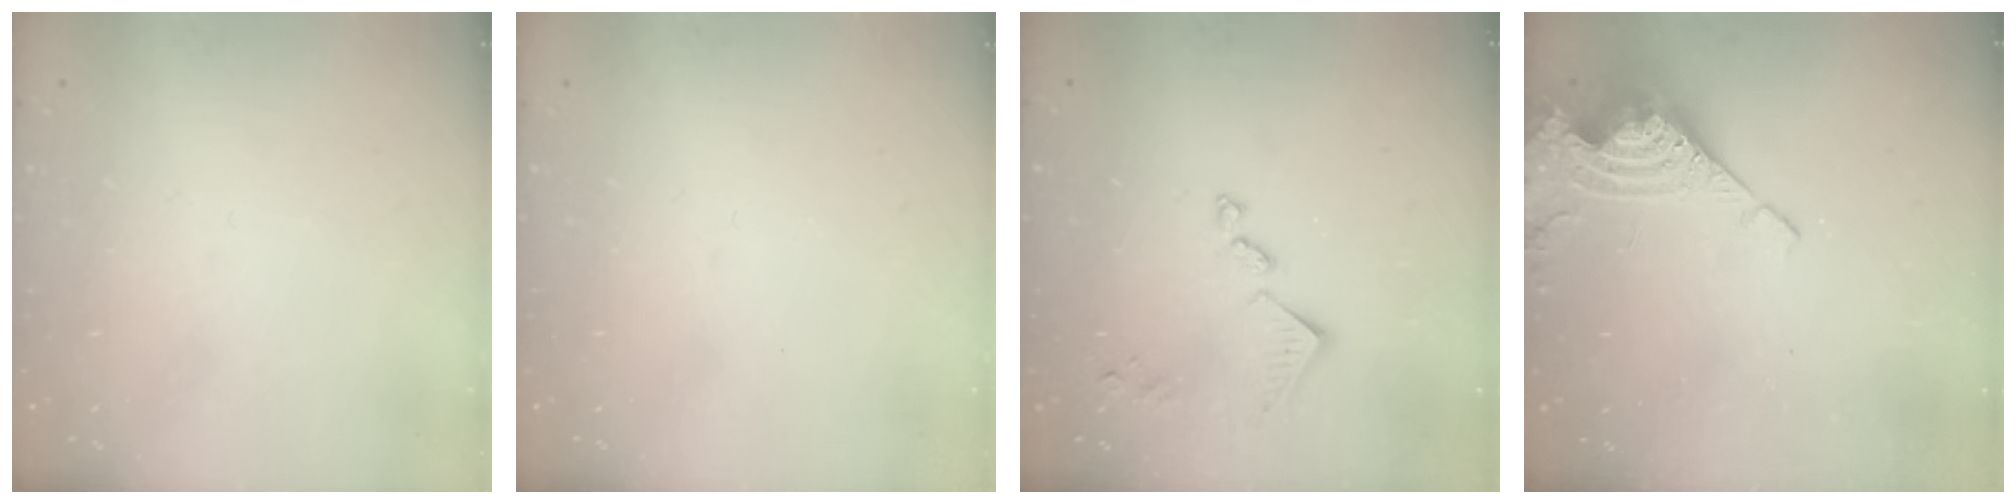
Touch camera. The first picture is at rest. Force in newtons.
{"total": 0.0}
{"total": 11.0, "press": 11.0, "slide": 0.2}
{"total": 11.9, "press": 11.9, "slide": 0.8}